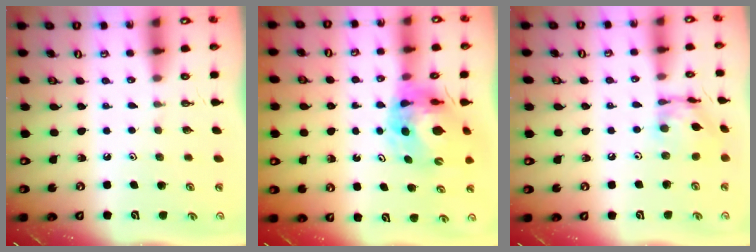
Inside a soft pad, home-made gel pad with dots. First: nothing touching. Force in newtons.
{"total": 10.4, "press": 10.4, "slide": 1.0}
{"total": 10.9, "press": 10.8, "slide": 0.9}